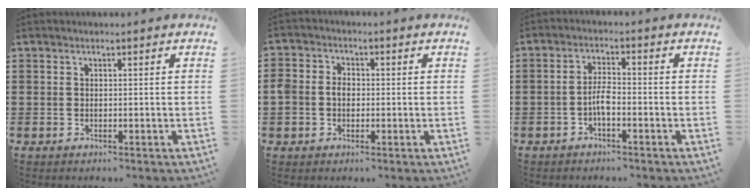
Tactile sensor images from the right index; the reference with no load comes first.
{"total": 3.3, "force": [-0.5, 2.8, 1.6], "torque": [-0.045, 0.005, -0.015]}
{"total": 3.2, "force": [-1.3, 0.8, 2.8], "torque": [-0.064, 0.000, -0.031]}